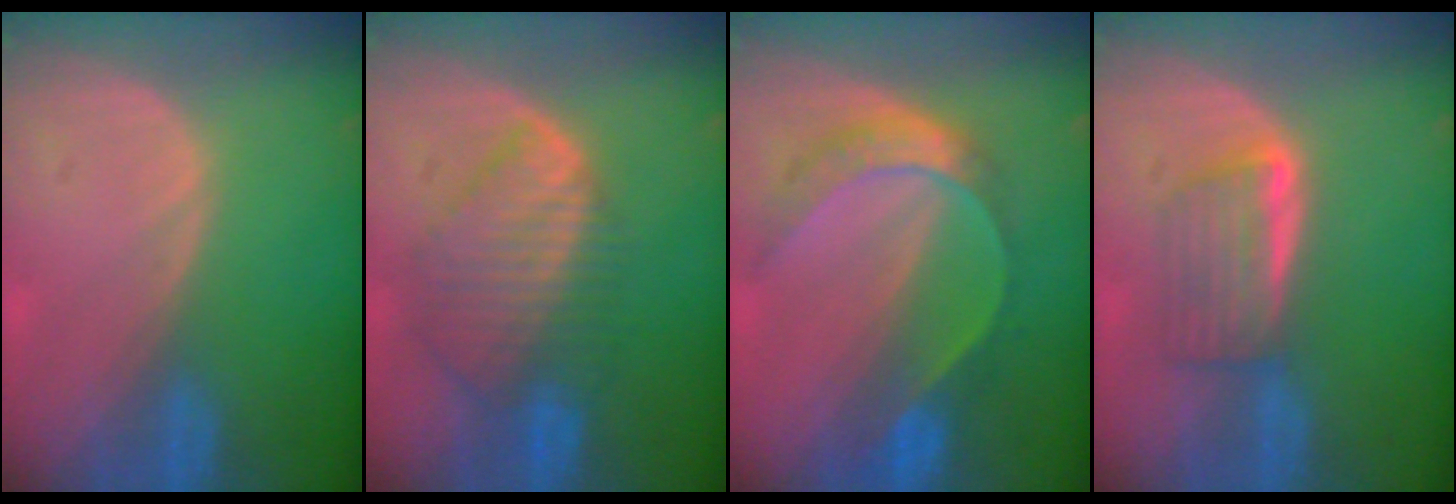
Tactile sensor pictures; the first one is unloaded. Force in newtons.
{"total": 8.7, "press": 7.7, "slide": 4.1}
{"total": 7.8, "press": 6.5, "slide": 4.2}
{"total": 5.8, "press": 5.2, "slide": 2.6}